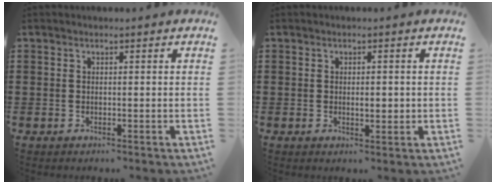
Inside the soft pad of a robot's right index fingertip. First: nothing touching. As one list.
[{"total": 2.4, "force": [-0.1, 0.9, 2.2], "torque": [-0.043, 0.000, -0.001]}]